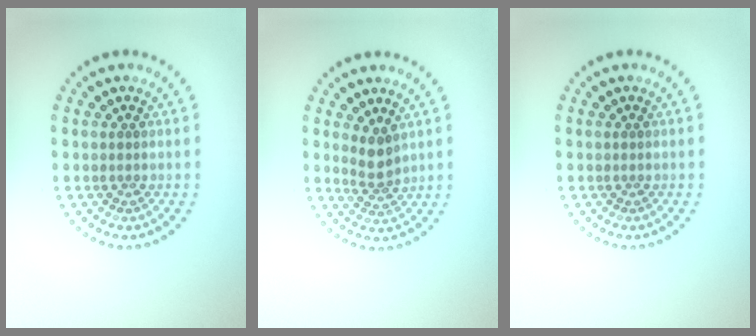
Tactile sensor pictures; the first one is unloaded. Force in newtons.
{"total": 2.3, "press": 1.7, "slide": 1.5}
{"total": 0.0}